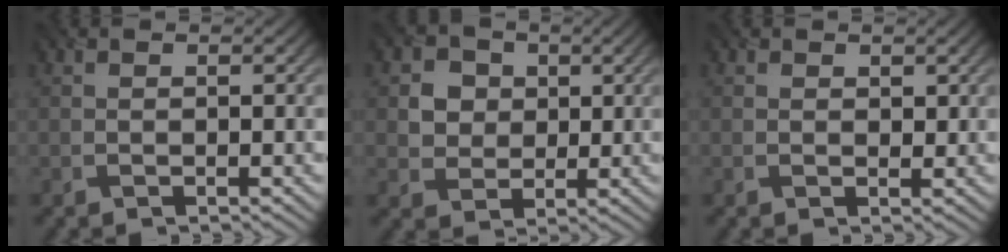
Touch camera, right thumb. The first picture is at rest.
{"total": 4.7, "force": [1.1, 4.2, 1.8], "torque": [-0.056, -0.001, 0.011]}
{"total": 0.9, "force": [0.6, 0.6, 0.4], "torque": [-0.006, -0.005, 0.012]}